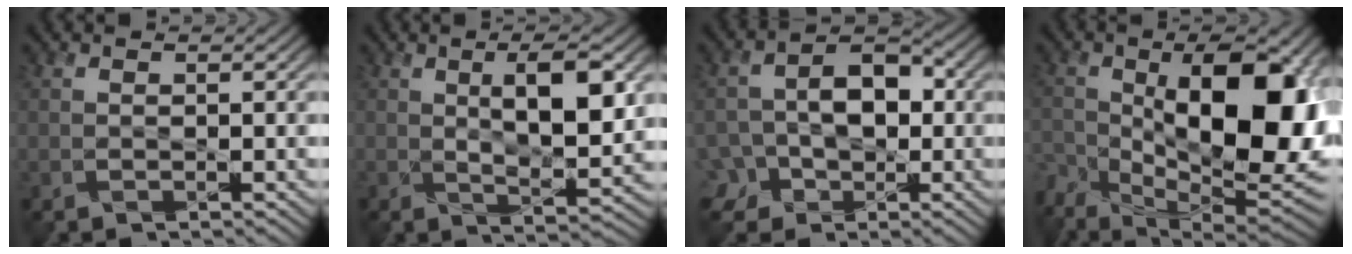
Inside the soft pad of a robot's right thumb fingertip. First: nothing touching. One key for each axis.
{"total": 6.9, "fx": 1.7, "fy": 2.4, "fz": 6.3, "tx": -0.102, "ty": -0.002, "tz": 0.032}
{"total": 7.7, "fx": -1.9, "fy": 5.9, "fz": 4.6, "tx": -0.066, "ty": 0.006, "tz": -0.036}
{"total": 16.8, "fx": -2.2, "fy": 8.1, "fz": 14.6, "tx": -0.239, "ty": -0.026, "tz": -0.023}